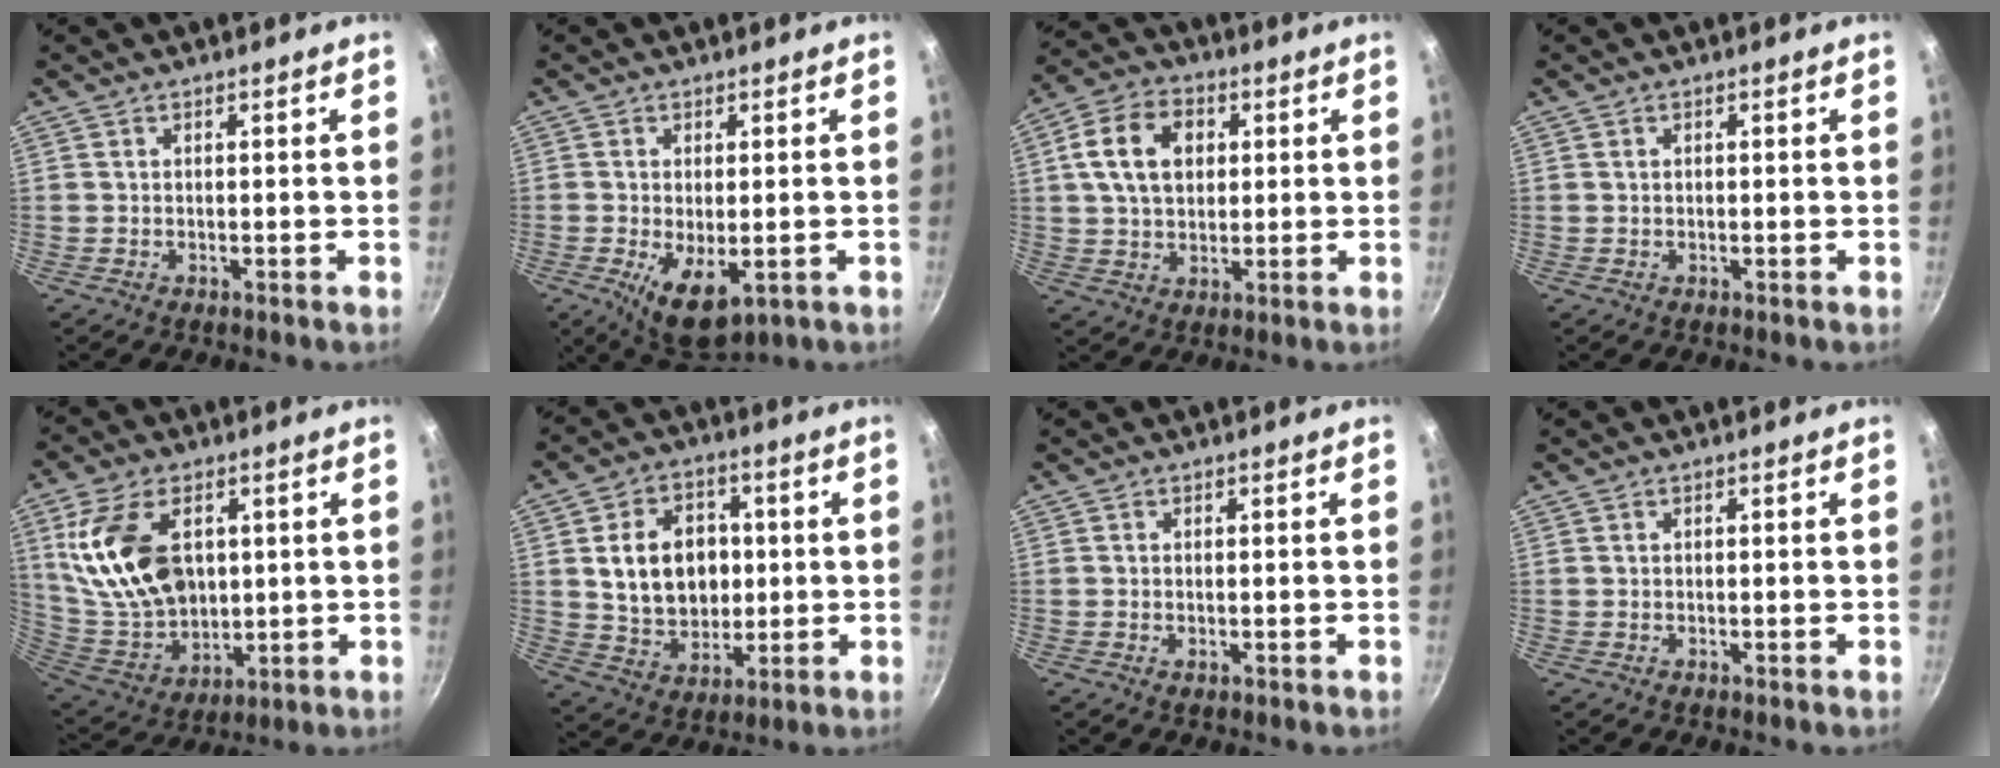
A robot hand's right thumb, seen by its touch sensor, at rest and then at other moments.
{"total": 8.9, "force": [-2.1, 4.3, 7.5], "torque": [-0.115, -0.014, -0.019]}
{"total": 11.7, "force": [2.8, 8.4, 7.7], "torque": [-0.121, 0.011, 0.040]}
{"total": 0.6, "force": [0.2, 0.5, 0.2], "torque": [-0.001, 0.003, 0.004]}
{"total": 18.9, "force": [4.7, 12.2, 13.6], "torque": [-0.235, -0.025, 0.106]}
{"total": 14.4, "force": [1.7, 11.2, 9.0], "torque": [-0.118, 0.003, 0.036]}
{"total": 0.5, "force": [-0.1, 0.2, 0.5], "torque": [-0.008, 0.000, -0.002]}
{"total": 0.0}